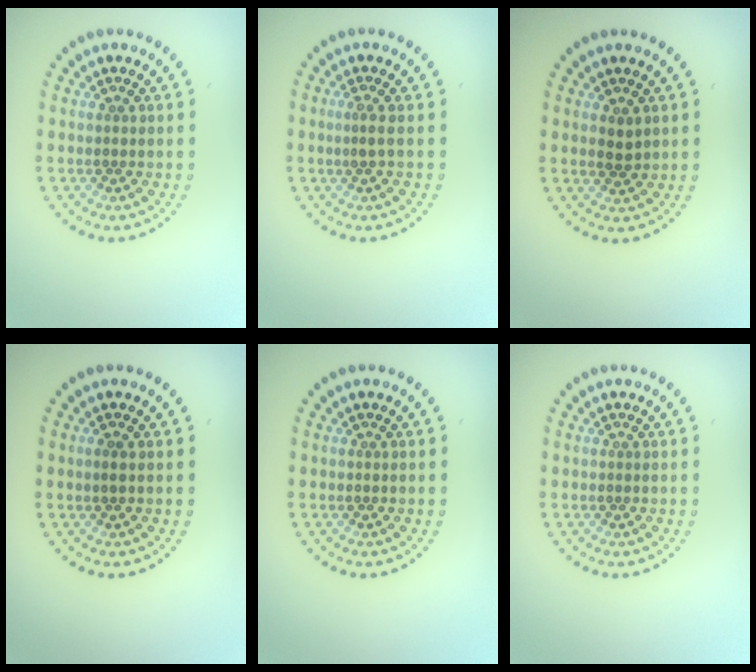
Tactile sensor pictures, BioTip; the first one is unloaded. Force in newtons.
{"total": 1.0, "press": 0.4, "slide": 0.9}
{"total": 1.5, "press": 1.4, "slide": 0.4}
{"total": 0.7, "press": 0.6, "slide": 0.3}
{"total": 0.0}
{"total": 0.0}